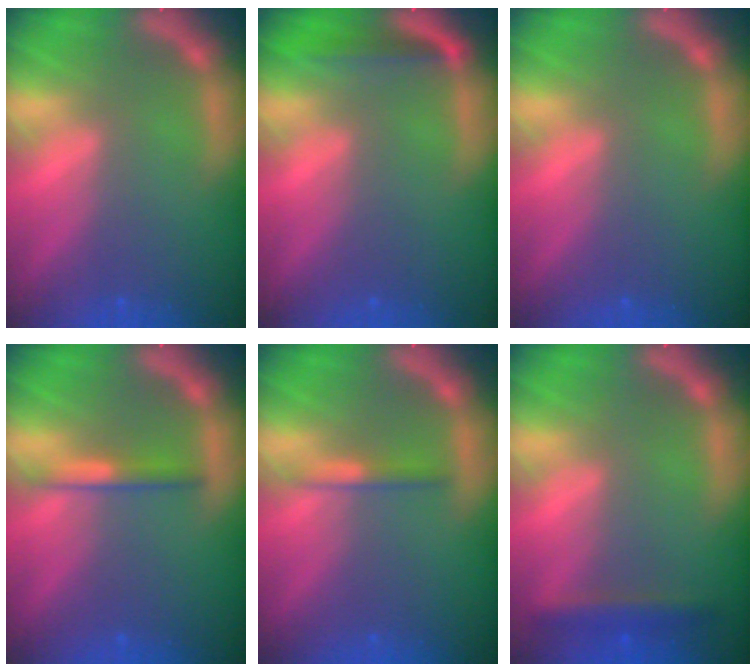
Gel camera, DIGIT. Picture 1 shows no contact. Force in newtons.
{"total": 2.5}
{"total": 0.0}
{"total": 2.0}
{"total": 1.4}
{"total": 2.4}